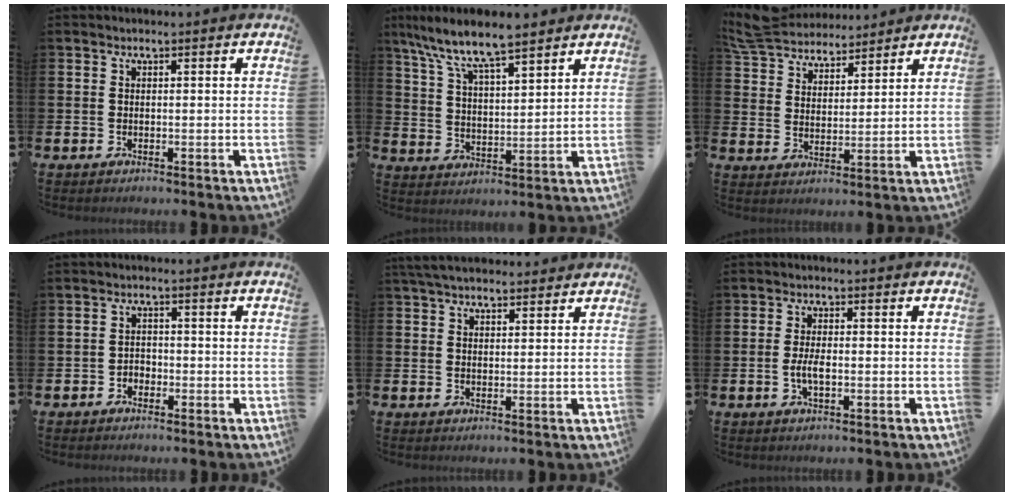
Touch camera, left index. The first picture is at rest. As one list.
[{"total": 8.3, "force": [7.5, 1.1, 3.4], "torque": [-0.099, -0.038, 0.134]}, {"total": 7.1, "force": [6.8, 1.9, 0.7], "torque": [-0.054, -0.033, 0.125]}, {"total": 1.6, "force": [-1.1, 1.1, 0.2], "torque": [-0.007, 0.004, -0.025]}, {"total": 4.1, "force": [3.8, 1.1, 1.2], "torque": [-0.033, -0.007, 0.072]}, {"total": 2.7, "force": [-0.5, 1.1, 2.4], "torque": [-0.044, 0.002, -0.011]}]